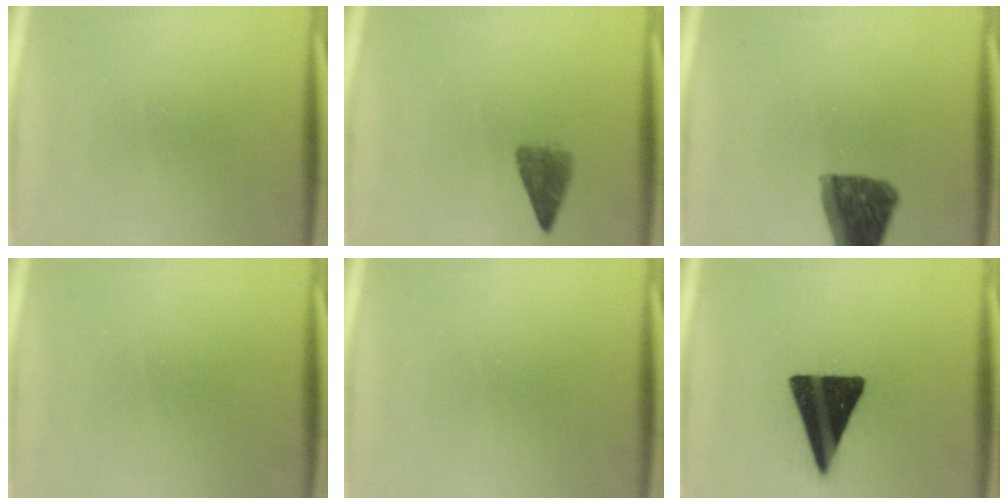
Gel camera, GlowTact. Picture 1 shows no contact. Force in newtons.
{"total": 2.7}
{"total": 12.9}
{"total": 1.6}
{"total": 0.0}
{"total": 18.8}